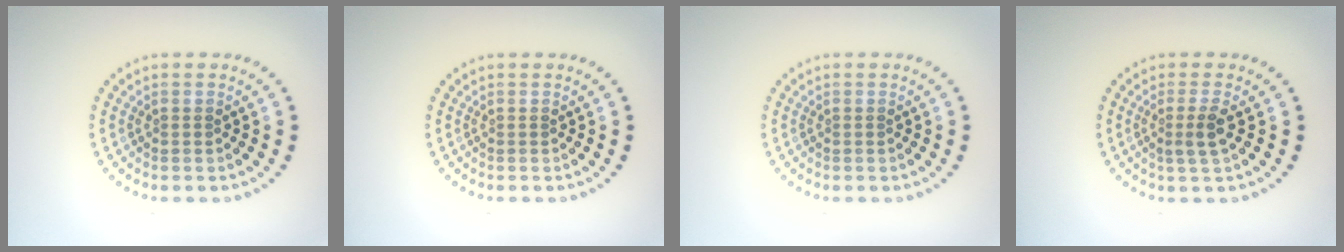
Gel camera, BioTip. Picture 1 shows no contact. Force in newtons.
{"total": 0.0}
{"total": 0.0}
{"total": 1.9, "press": 1.5, "slide": 1.1}